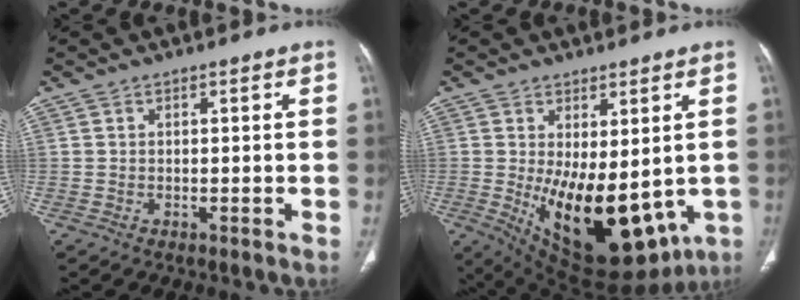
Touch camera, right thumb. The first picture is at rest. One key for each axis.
{"total": 19.1, "fx": -2.7, "fy": 9.5, "fz": 16.3, "tx": -0.229, "ty": -0.029, "tz": -0.005}